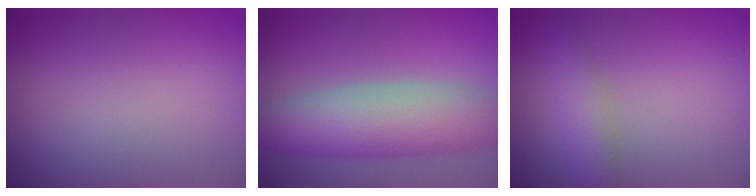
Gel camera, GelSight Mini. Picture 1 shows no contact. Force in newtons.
{"total": 7.6, "press": 7.6, "slide": 0.2}
{"total": 2.7, "press": 2.7, "slide": 0.0}